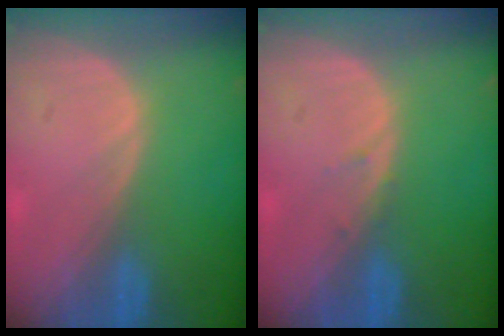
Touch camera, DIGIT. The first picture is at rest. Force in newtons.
{"total": 0.8, "press": 0.7, "slide": 0.3}